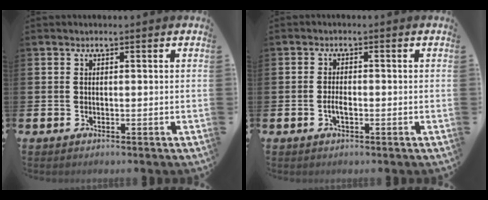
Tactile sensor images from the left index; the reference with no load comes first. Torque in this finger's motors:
{"motor_torque": [0.32, 0.19, -0.02, 0.08]}